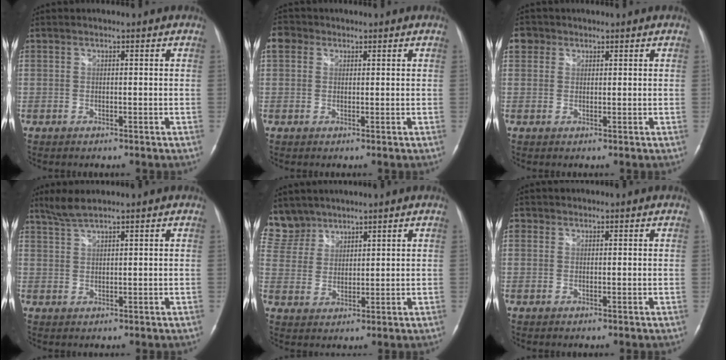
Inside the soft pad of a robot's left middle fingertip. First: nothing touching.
{"total": 3.1, "force": [1.4, 2.5, 1.1], "torque": [-0.027, 0.016, 0.026]}
{"total": 2.6, "force": [1.3, 2.2, 0.4], "torque": [0.000, 0.009, 0.020]}
{"total": 3.1, "force": [2.8, -0.1, 1.4], "torque": [-0.041, 0.008, 0.060]}
{"total": 6.9, "force": [5.9, 3.6, -0.4], "torque": [0.009, 0.007, 0.126]}
{"total": 1.3, "force": [0.5, 1.1, 0.3], "torque": [-0.001, 0.003, 0.006]}